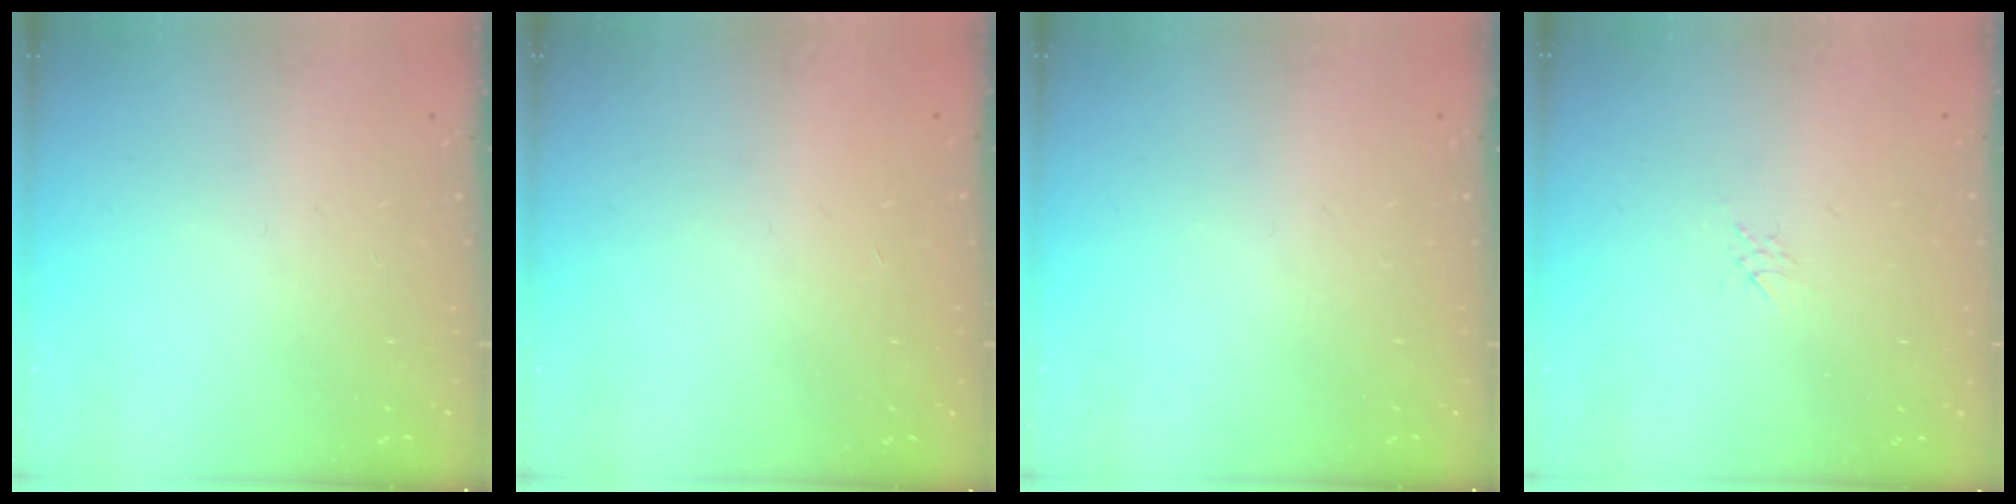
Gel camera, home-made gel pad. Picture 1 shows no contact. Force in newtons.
{"total": 0.9, "press": 0.8, "slide": 0.2}
{"total": 0.0}
{"total": 2.2, "press": 2.2, "slide": 0.4}